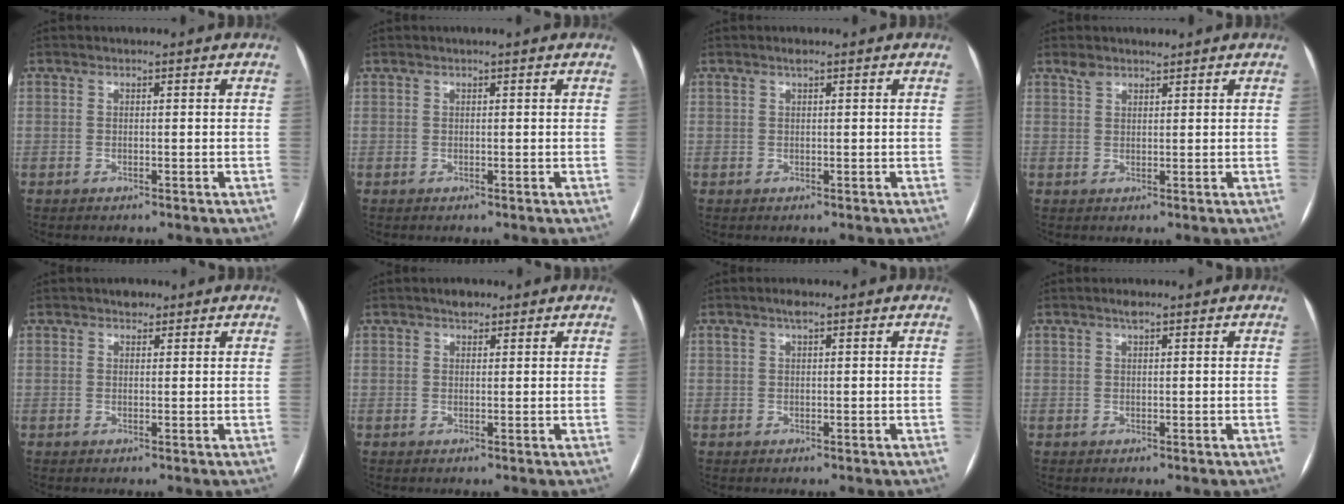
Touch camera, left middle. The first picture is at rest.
{"total": 1.2, "force": [0.9, 0.0, 0.8], "torque": [-0.010, 0.015, 0.013]}
{"total": 0.7, "force": [0.5, 0.0, 0.5], "torque": [-0.012, 0.006, 0.012]}
{"total": 1.9, "force": [1.7, 0.6, 0.5], "torque": [-0.014, 0.012, 0.032]}
{"total": 1.6, "force": [1.2, 0.9, 0.5], "torque": [-0.010, 0.004, 0.014]}
{"total": 1.8, "force": [1.4, 0.9, 0.7], "torque": [-0.014, 0.006, 0.018]}
{"total": 1.4, "force": [0.9, 0.2, 1.0], "torque": [-0.023, 0.011, 0.016]}
{"total": 1.2, "force": [0.8, 0.1, 0.8], "torque": [-0.016, 0.007, 0.016]}